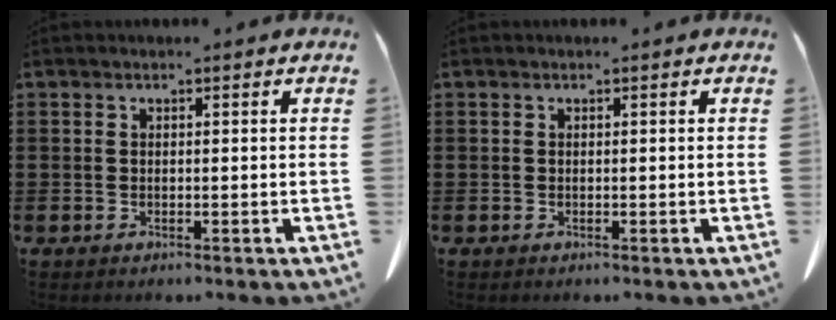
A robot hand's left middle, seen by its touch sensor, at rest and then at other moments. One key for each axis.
{"total": 0.0}